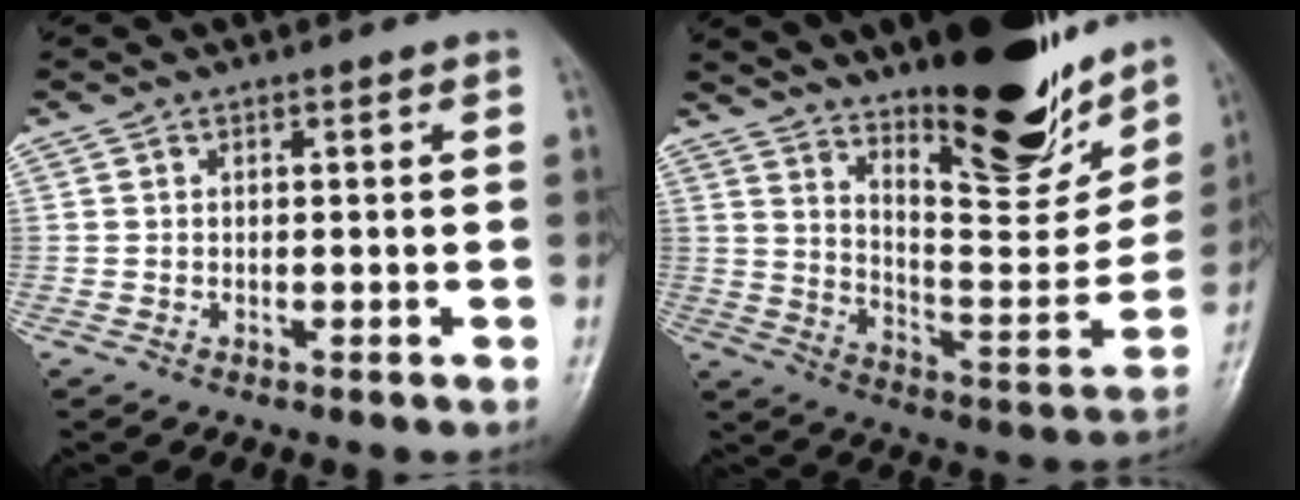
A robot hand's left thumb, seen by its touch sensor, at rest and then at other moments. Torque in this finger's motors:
{"motor_torque": [0.86, 0.57, 1.48, -1.29, 0.36]}